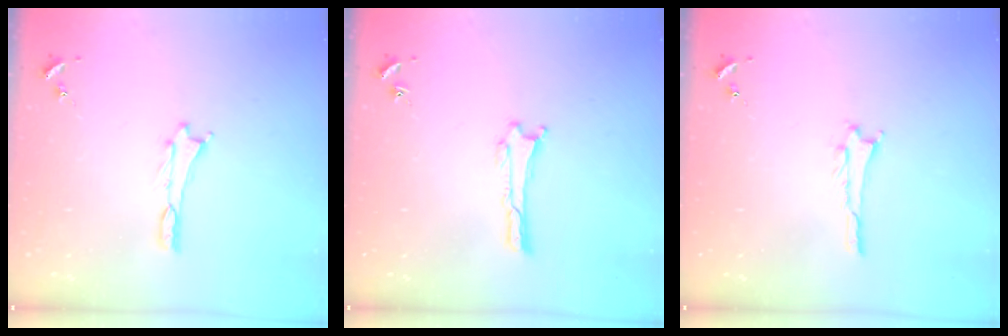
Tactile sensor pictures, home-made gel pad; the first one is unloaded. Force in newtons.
{"total": 0.0}
{"total": 0.6, "press": 0.6, "slide": 0.1}